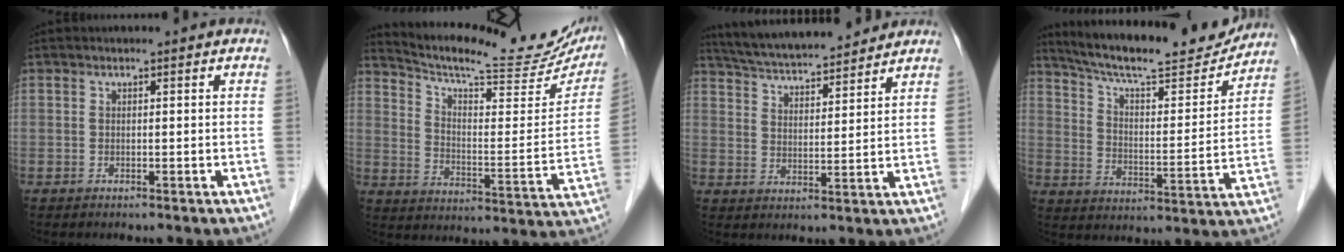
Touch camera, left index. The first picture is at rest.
{"total": 23.8, "force": [21.6, 4.2, 9.2], "torque": [-0.140, -0.036, 0.283]}
{"total": 14.6, "force": [13.5, 1.8, 5.5], "torque": [-0.099, 0.024, 0.218]}
{"total": 19.9, "force": [18.1, 2.7, 7.8], "torque": [-0.132, -0.009, 0.266]}